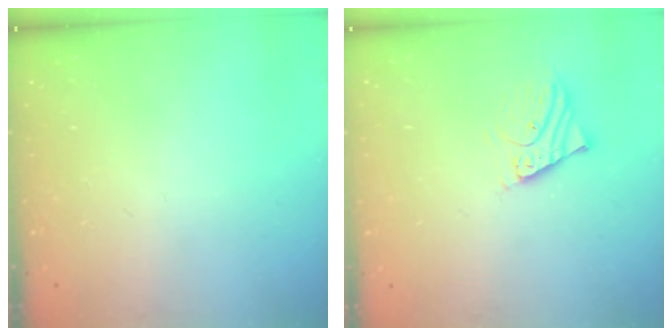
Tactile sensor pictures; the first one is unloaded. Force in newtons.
{"total": 4.1, "press": 4.1, "slide": 0.4}